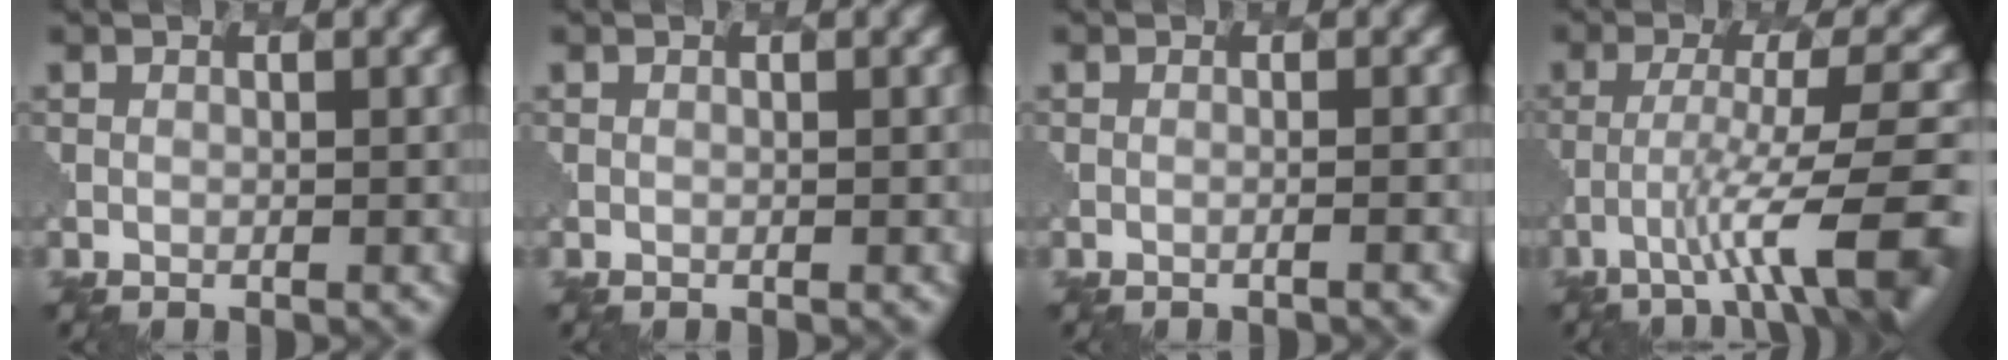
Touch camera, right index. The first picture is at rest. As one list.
[{"total": 0.0}, {"total": 1.3, "force": [-0.2, 0.4, 1.2], "torque": [-0.002, 0.000, -0.018]}, {"total": 8.3, "force": [-3.5, 1.6, 7.3], "torque": [-0.110, 0.006, -0.056]}]